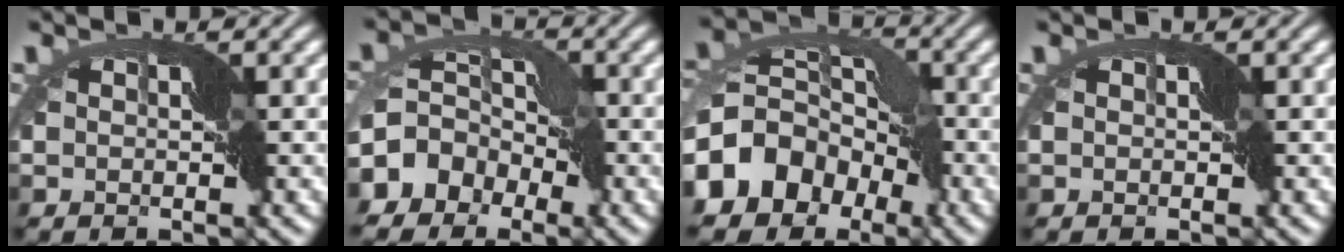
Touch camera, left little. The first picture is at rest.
{"total": 7.7, "force": [-3.3, 6.1, 3.4], "torque": [-0.060, 0.003, -0.089]}
{"total": 10.8, "force": [-5.1, 7.7, 5.5], "torque": [-0.112, 0.012, -0.115]}
{"total": 0.0}